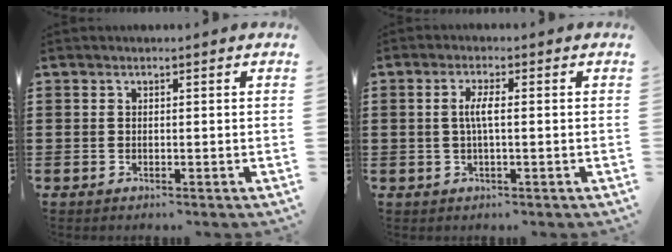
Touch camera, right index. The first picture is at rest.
{"total": 2.9, "force": [-0.1, 0.5, 2.9], "torque": [-0.062, -0.004, -0.006]}